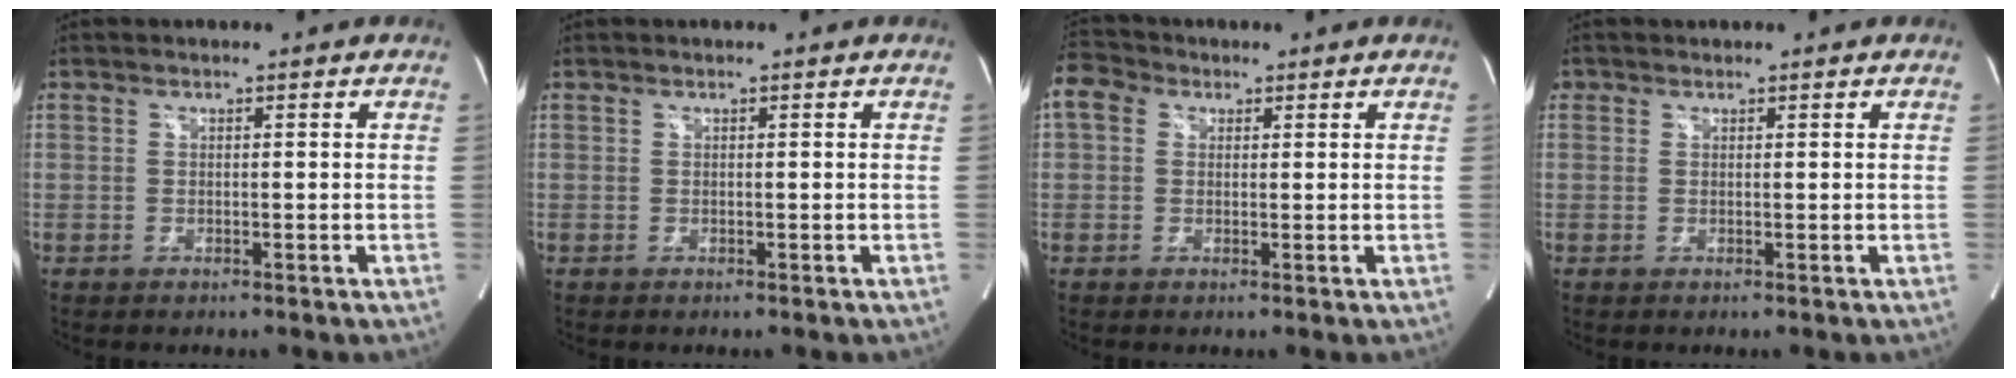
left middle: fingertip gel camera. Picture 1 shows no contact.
{"total": 0.0}
{"total": 5.4, "force": [2.0, 4.2, 2.7], "torque": [-0.065, 0.033, 0.036]}
{"total": 0.8, "force": [0.5, 0.6, 0.1], "torque": [0.004, 0.003, 0.008]}